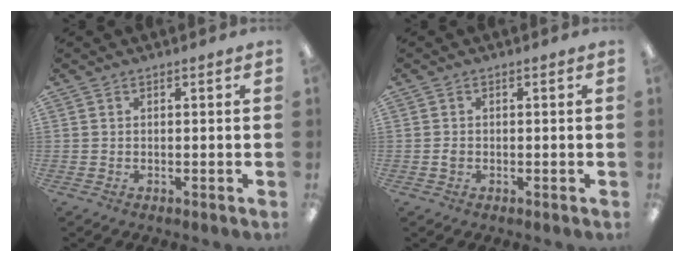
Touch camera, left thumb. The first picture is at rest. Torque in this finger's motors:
{"motor_torque": [-0.11, 0.05, 0.07, -0.04, -0.02]}